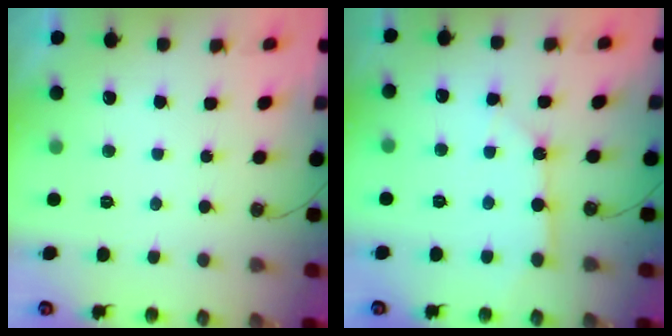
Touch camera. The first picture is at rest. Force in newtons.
{"total": 5.2, "press": 5.1, "slide": 0.5}